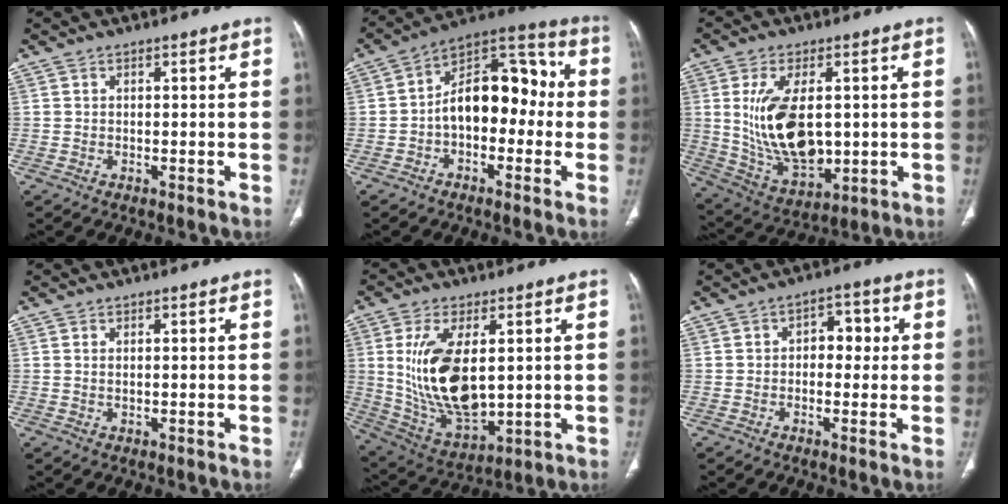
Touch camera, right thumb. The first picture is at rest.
{"total": 15.1, "force": [-1.2, 9.4, 11.7], "torque": [-0.144, 0.053, -0.034]}
{"total": 15.9, "force": [1.3, 8.8, 13.2], "torque": [-0.231, -0.016, 0.043]}
{"total": 0.6, "force": [0.2, 0.2, 0.6], "torque": [-0.016, 0.000, 0.006]}
{"total": 16.9, "force": [2.3, 8.6, 14.4], "torque": [-0.269, -0.022, 0.063]}
{"total": 5.7, "force": [0.6, 3.7, 4.2], "torque": [-0.027, 0.015, 0.001]}